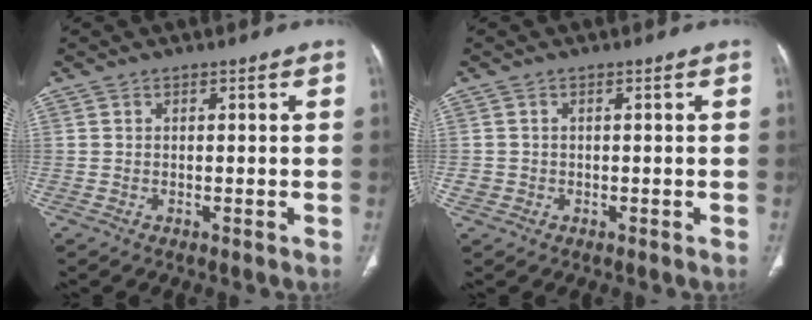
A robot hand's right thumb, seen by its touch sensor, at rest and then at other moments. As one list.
[{"total": 1.3, "force": [-0.3, 1.2, 0.3], "torque": [-0.003, 0.003, -0.003]}]